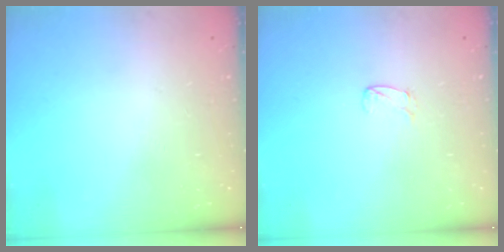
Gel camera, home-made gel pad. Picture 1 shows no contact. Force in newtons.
{"total": 3.6, "press": 3.6, "slide": 0.3}